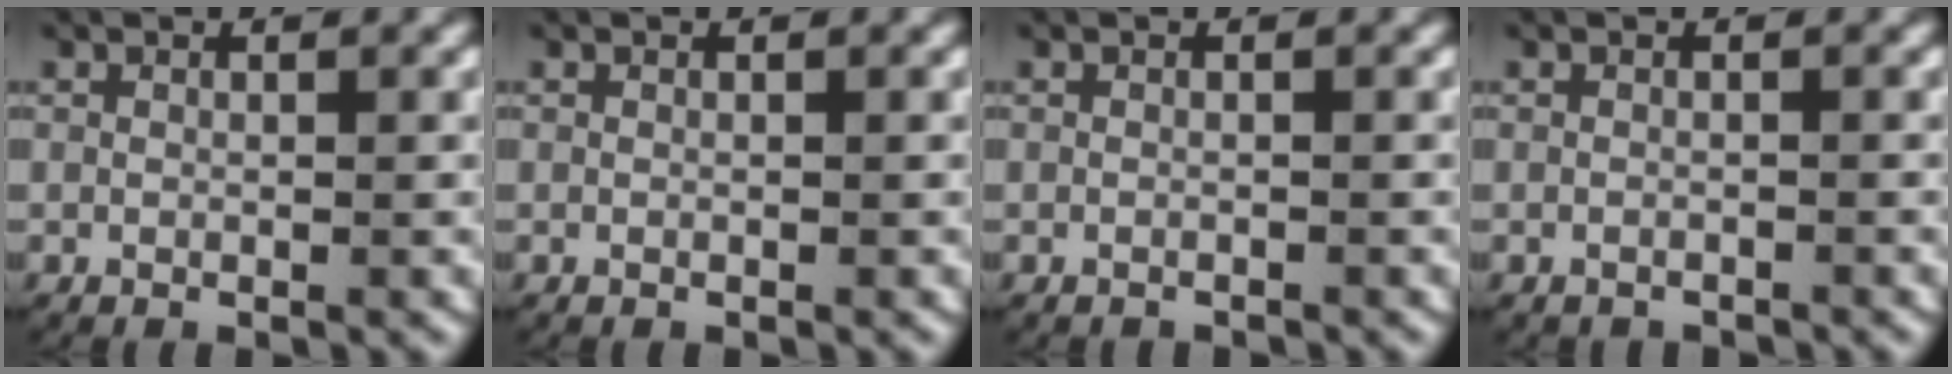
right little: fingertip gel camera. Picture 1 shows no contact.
{"total": 0.0}
{"total": 0.7, "force": [-0.7, 0.0, 0.0], "torque": [-0.002, -0.002, -0.009]}
{"total": 0.9, "force": [-0.9, 0.1, 0.0], "torque": [0.000, -0.004, -0.013]}